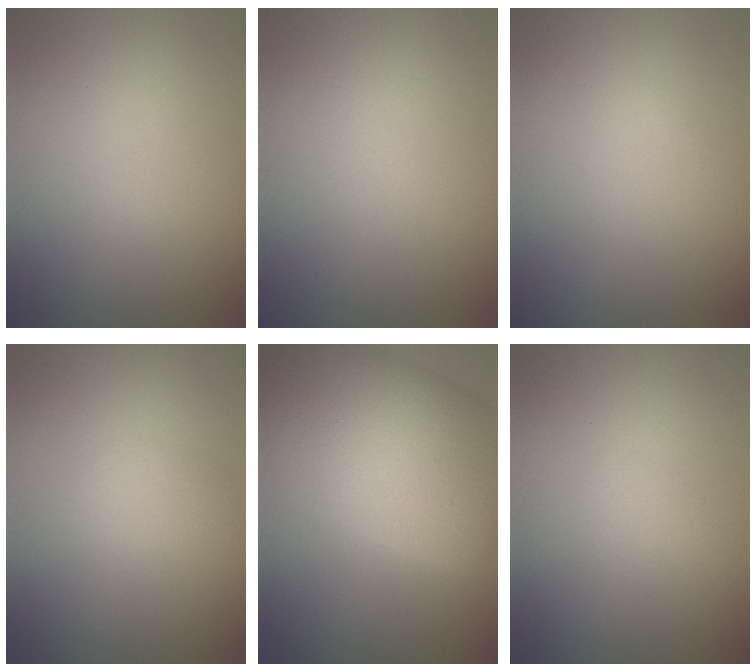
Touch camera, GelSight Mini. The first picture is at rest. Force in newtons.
{"total": 0.0}
{"total": 0.0}
{"total": 1.2, "press": 1.2, "slide": 0.0}
{"total": 13.5, "press": 13.4, "slide": 0.7}
{"total": 0.5, "press": 0.5, "slide": 0.1}